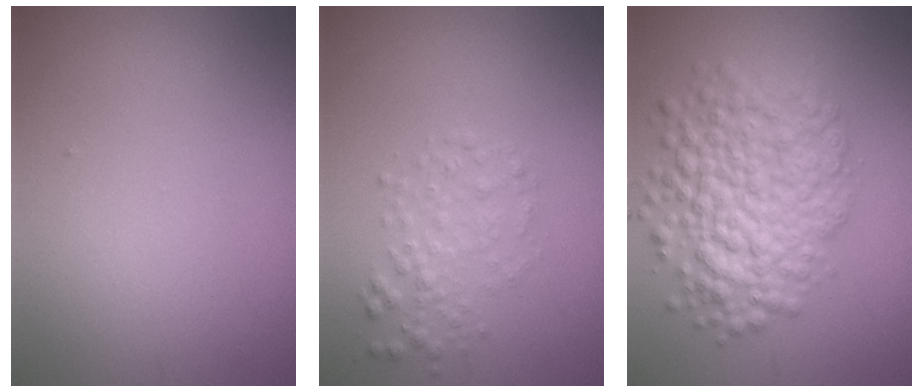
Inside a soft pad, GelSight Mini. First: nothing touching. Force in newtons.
{"total": 2.1, "press": 2.1, "slide": 0.0}
{"total": 7.4, "press": 7.4, "slide": 0.3}